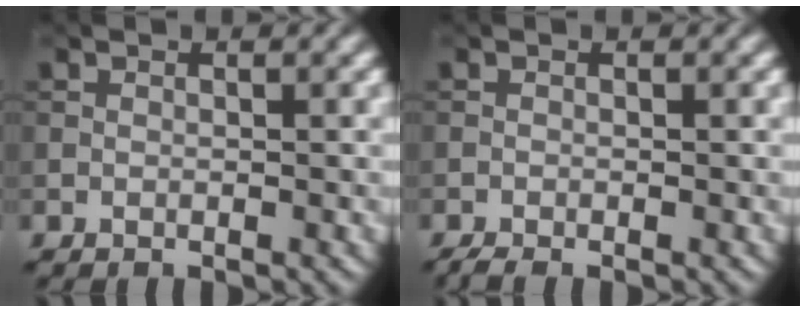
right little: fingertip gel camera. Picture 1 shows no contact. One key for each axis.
{"total": 1.1, "fx": -1.0, "fy": 0.1, "fz": 0.5, "tx": -0.010, "ty": -0.005, "tz": -0.022}